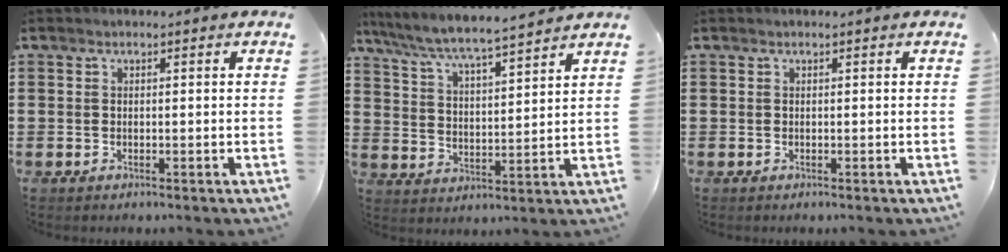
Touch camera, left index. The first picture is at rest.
{"total": 5.9, "force": [5.5, -0.1, 2.0], "torque": [-0.065, -0.035, 0.091]}
{"total": 0.0}